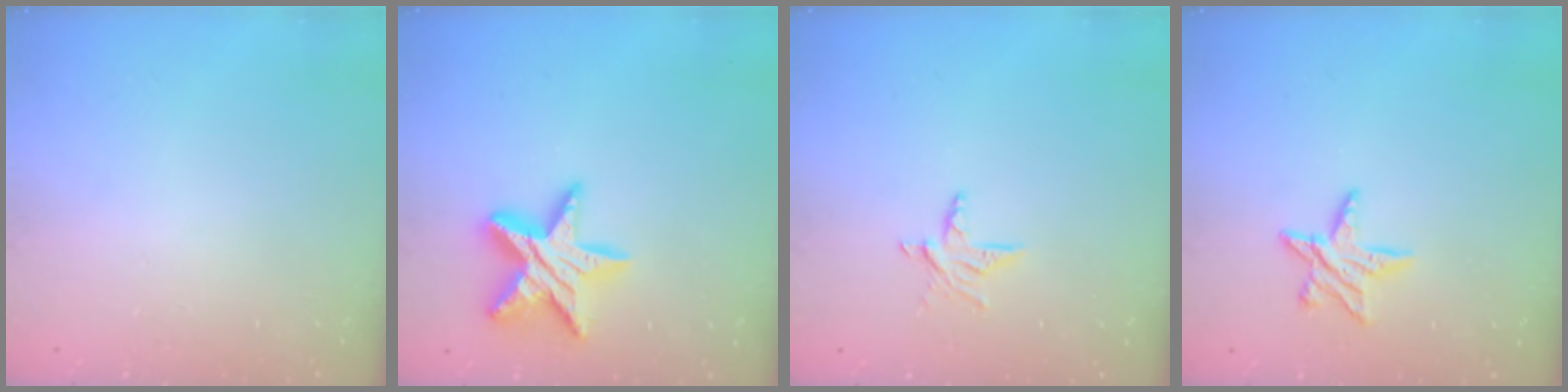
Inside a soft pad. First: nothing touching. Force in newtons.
{"total": 14.8, "press": 14.8, "slide": 1.2}
{"total": 6.9, "press": 6.9, "slide": 0.6}
{"total": 7.2, "press": 7.2, "slide": 0.5}